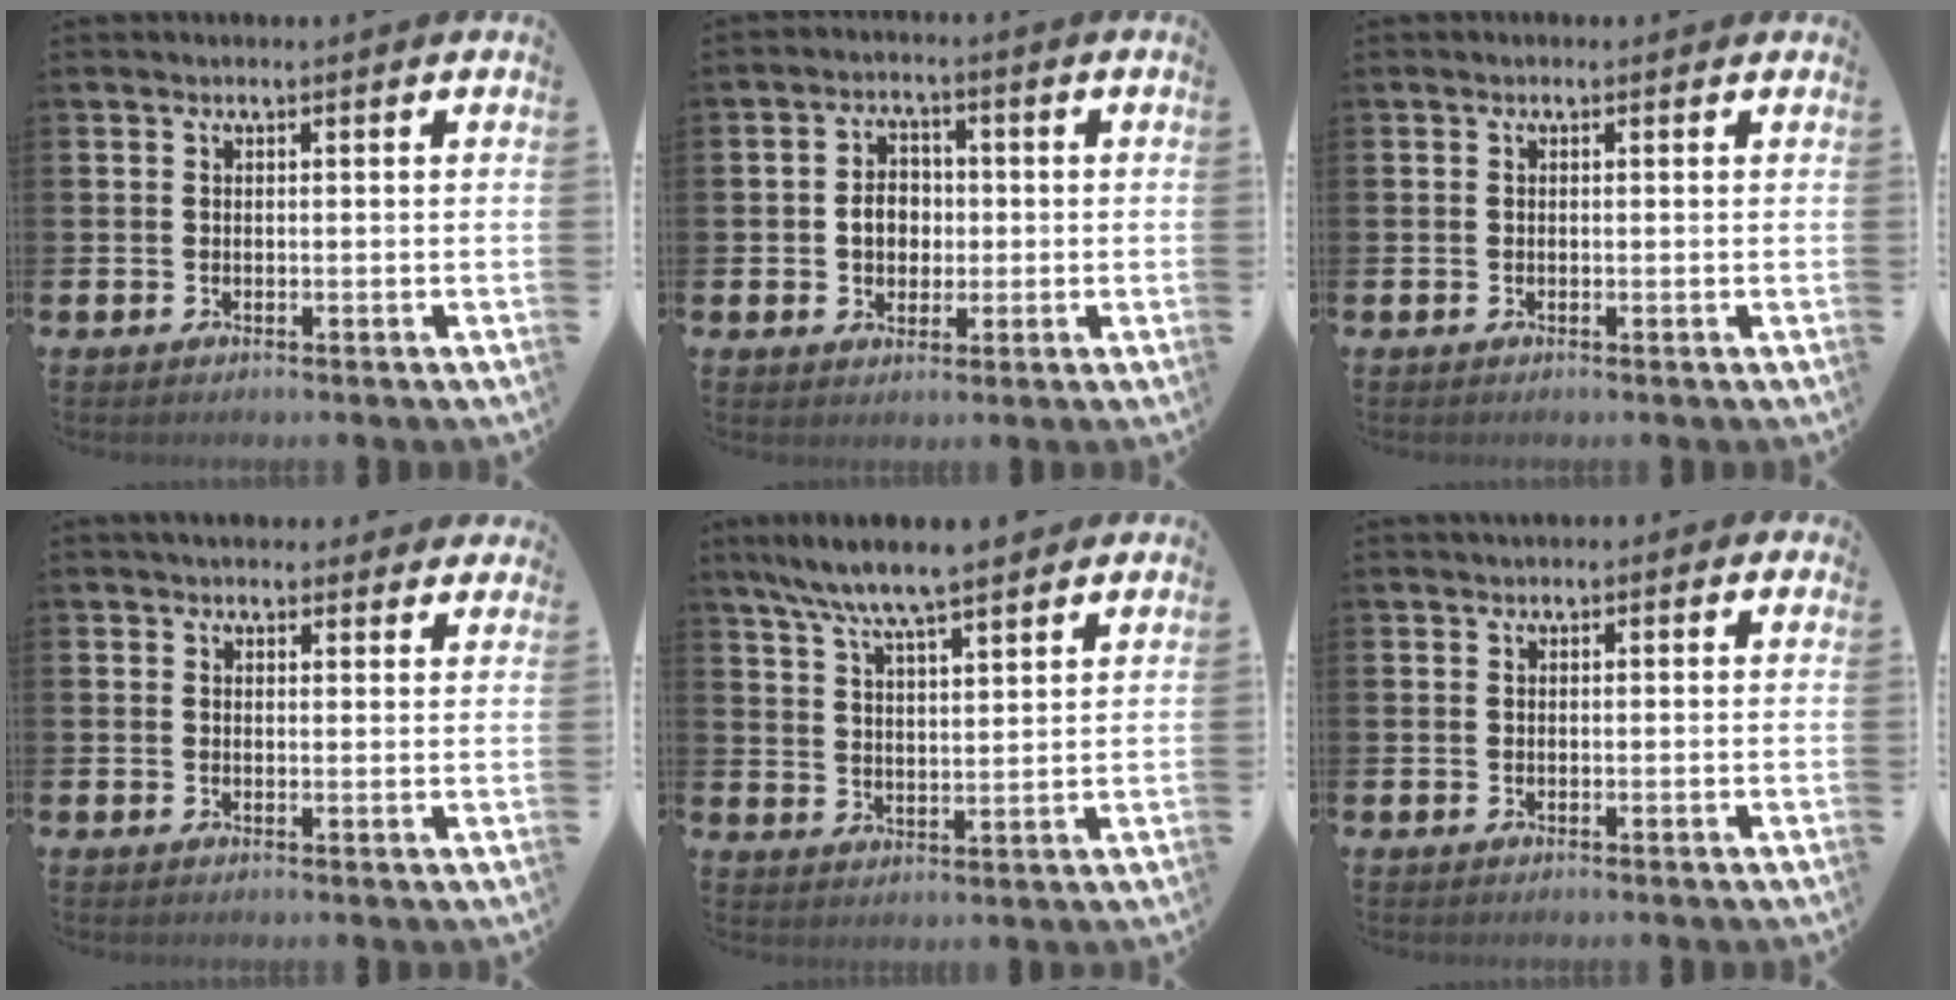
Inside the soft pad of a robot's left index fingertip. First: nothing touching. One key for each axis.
{"total": 4.1, "fx": -0.1, "fy": 3.4, "fz": 2.2, "tx": -0.029, "ty": 0.003, "tz": -0.013}
{"total": 0.0}
{"total": 3.2, "fx": 3.0, "fy": 0.9, "fz": 0.2, "tx": 0.005, "ty": -0.015, "tz": 0.054}
{"total": 7.6, "fx": 7.2, "fy": 0.5, "fz": 2.6, "tx": -0.074, "ty": -0.031, "tz": 0.129}
{"total": 0.9, "fx": 0.7, "fy": 0.5, "fz": 0.3, "tx": 0.007, "ty": 0.003, "tz": 0.010}